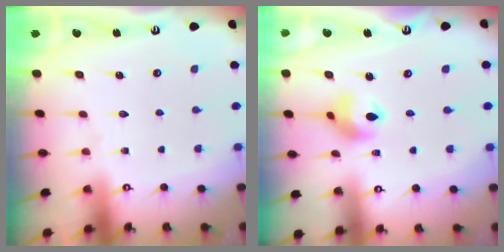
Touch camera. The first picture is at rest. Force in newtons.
{"total": 8.5, "press": 8.4, "slide": 0.8}